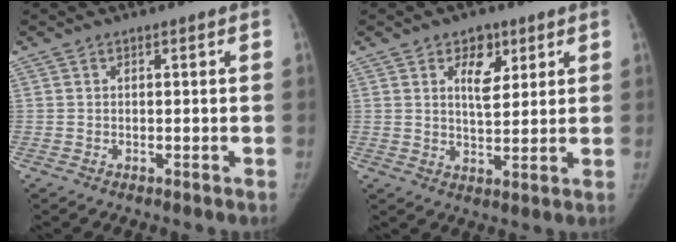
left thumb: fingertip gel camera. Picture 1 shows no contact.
{"total": 6.4, "force": [3.0, 3.8, 4.1], "torque": [-0.038, -0.018, 0.047]}